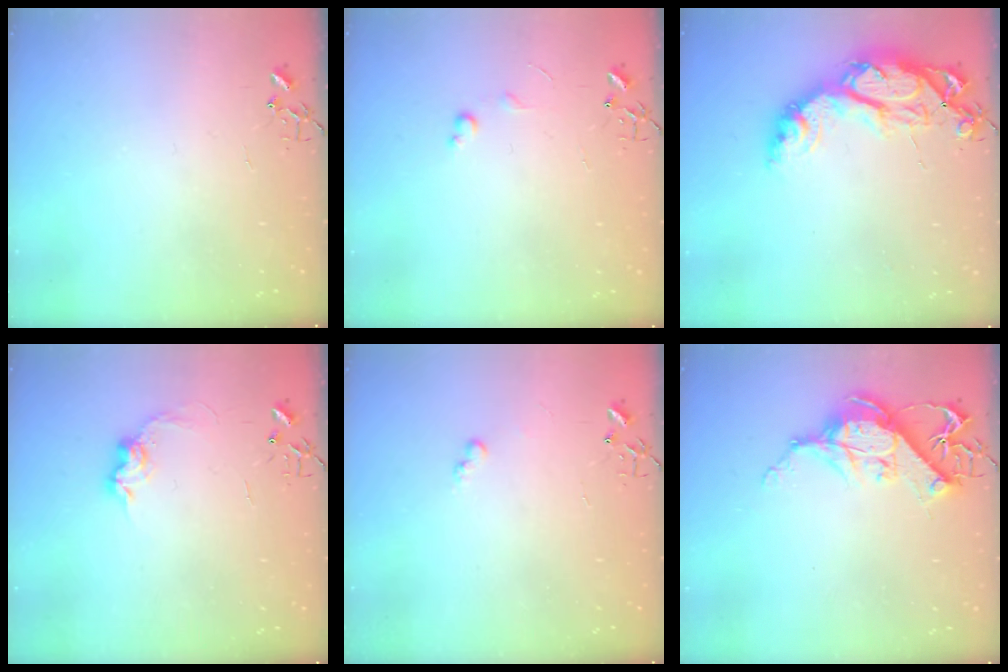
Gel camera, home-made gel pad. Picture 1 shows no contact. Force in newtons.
{"total": 4.5, "press": 4.5, "slide": 0.4}
{"total": 18.0, "press": 17.9, "slide": 1.7}
{"total": 9.0, "press": 9.0, "slide": 0.5}
{"total": 5.1, "press": 5.1, "slide": 0.4}
{"total": 11.7, "press": 11.6, "slide": 1.5}